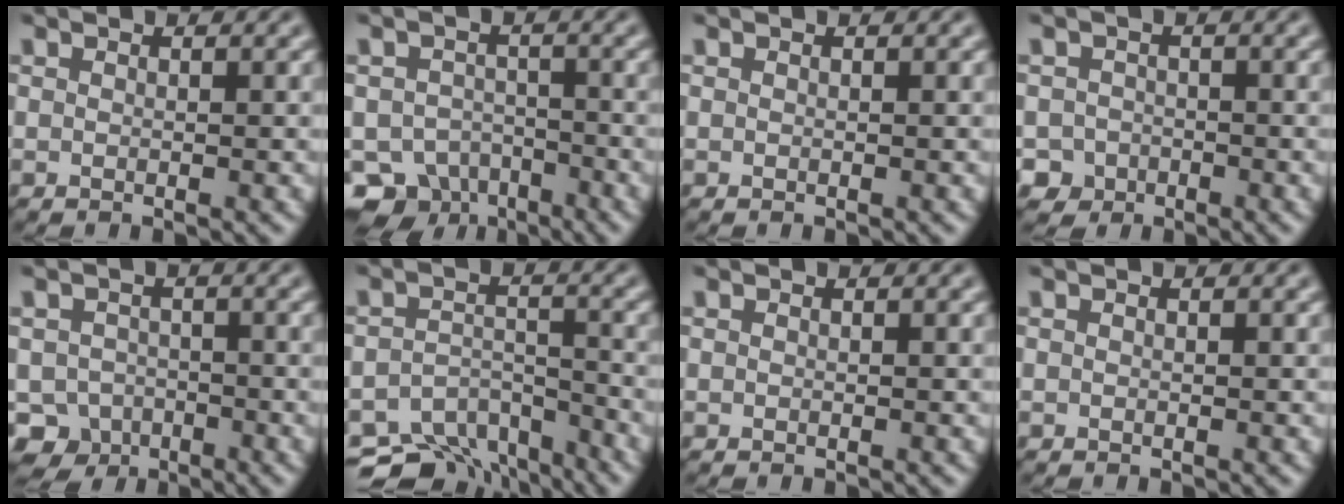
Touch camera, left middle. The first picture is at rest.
{"total": 6.8, "force": [-4.9, 4.2, 2.0], "torque": [-0.014, -0.013, -0.072]}
{"total": 0.0}
{"total": 2.4, "force": [-1.4, 2.0, 0.0], "torque": [0.018, 0.005, -0.025]}
{"total": 4.7, "force": [-2.8, 3.7, 1.0], "torque": [-0.001, -0.005, -0.047]}
{"total": 8.2, "force": [-6.9, 3.8, 2.2], "torque": [-0.025, -0.013, -0.100]}
{"total": 0.0}
{"total": 0.0}